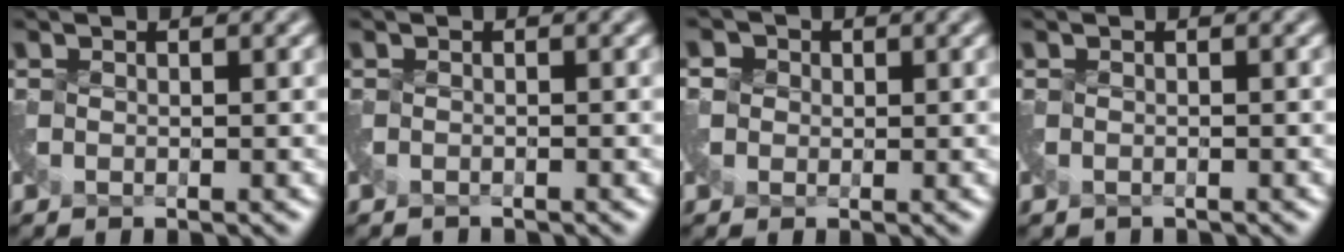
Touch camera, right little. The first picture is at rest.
{"total": 1.0, "force": [-1.0, 0.1, -0.2], "torque": [0.003, -0.013, -0.025]}
{"total": 1.1, "force": [-0.2, 1.1, -0.2], "torque": [0.010, 0.002, -0.002]}
{"total": 0.8, "force": [-0.7, 0.4, 0.1], "torque": [-0.004, -0.009, -0.017]}